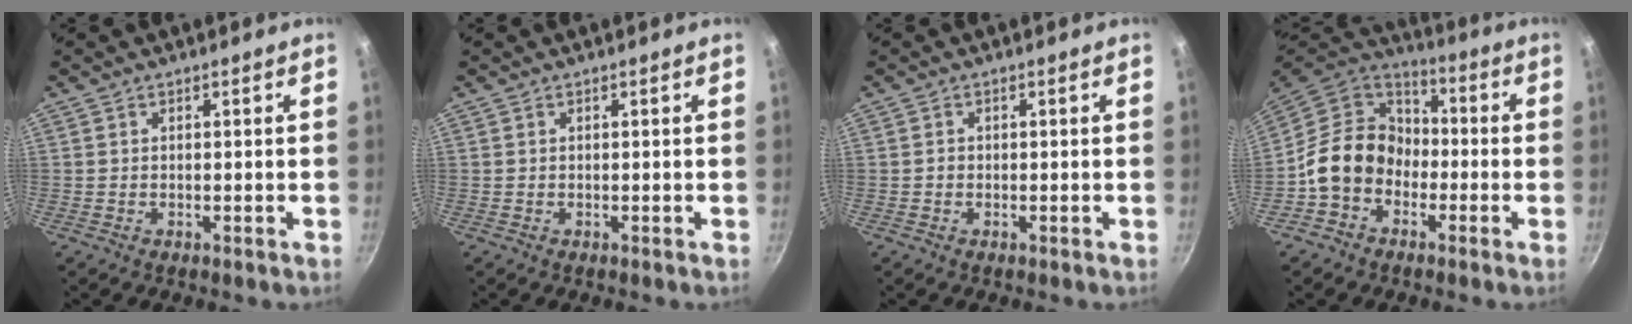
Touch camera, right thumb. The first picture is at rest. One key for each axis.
{"total": 0.0}
{"total": 0.6, "fx": -0.2, "fy": 0.5, "fz": 0.2, "tx": -0.001, "ty": 0.002, "tz": -0.005}
{"total": 13.7, "fx": -3.4, "fy": 11.3, "fz": 7.1, "tx": -0.081, "ty": 0.050, "tz": -0.080}